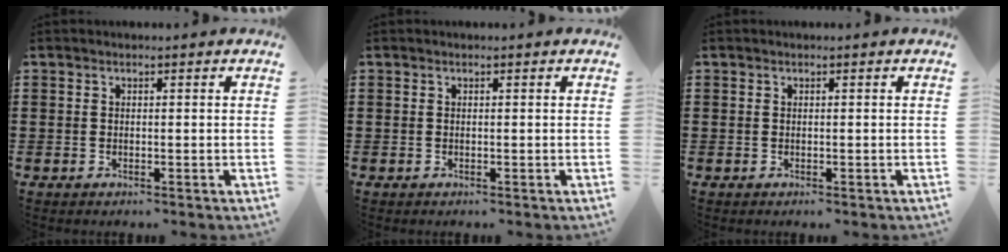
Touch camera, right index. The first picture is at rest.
{"total": 0.0}
{"total": 0.0}